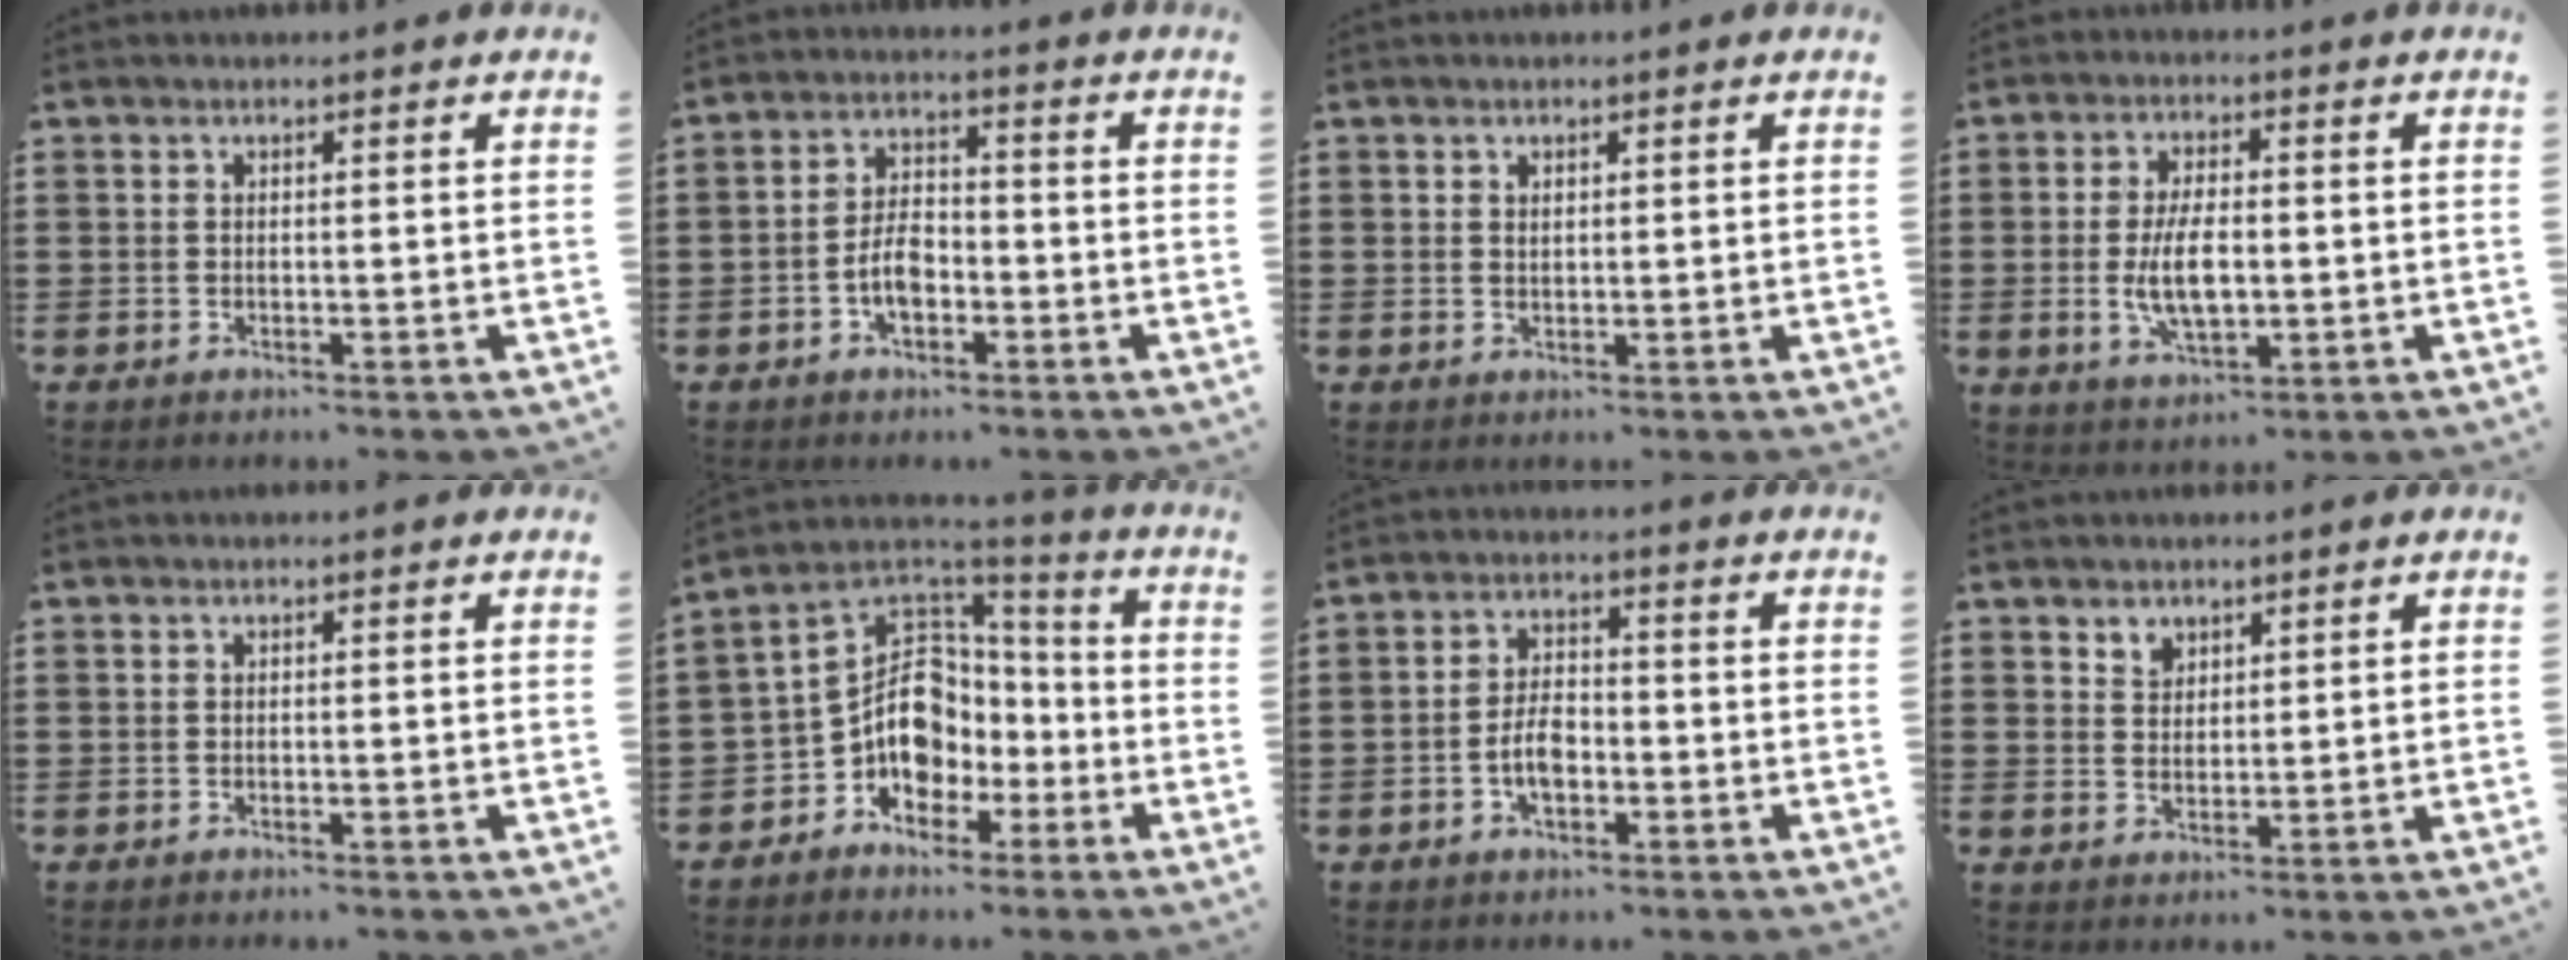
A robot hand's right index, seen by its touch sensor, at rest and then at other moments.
{"total": 4.9, "force": [-1.8, 2.6, 3.7], "torque": [-0.088, -0.001, -0.039]}
{"total": 0.9, "force": [0.6, 0.6, 0.3], "torque": [-0.008, 0.003, 0.011]}
{"total": 7.1, "force": [-0.7, 3.2, 6.3], "torque": [-0.124, -0.005, -0.017]}
{"total": 0.0}
{"total": 10.6, "force": [-0.8, 8.8, 5.8], "torque": [-0.139, -0.020, -0.017]}
{"total": 4.6, "force": [-1.5, 2.5, 3.6], "torque": [-0.081, 0.000, -0.030]}
{"total": 2.6, "force": [1.9, 1.7, 0.1], "torque": [-0.009, 0.006, 0.037]}